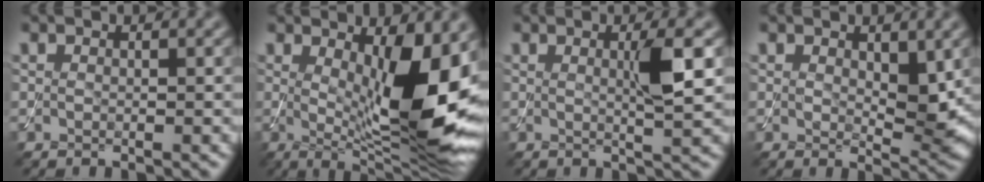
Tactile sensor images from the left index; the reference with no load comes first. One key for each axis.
{"total": 12.0, "fx": 1.0, "fy": 3.8, "fz": 11.4, "tx": -0.151, "ty": -0.019, "tz": 0.018}
{"total": 3.5, "fx": 0.6, "fy": 0.5, "fz": 3.4, "tx": -0.053, "ty": -0.001, "tz": 0.006}
{"total": 3.4, "fx": 1.0, "fy": 1.7, "fz": 2.7, "tx": -0.045, "ty": -0.009, "tz": 0.020}